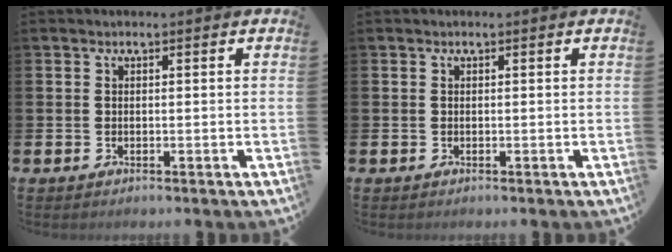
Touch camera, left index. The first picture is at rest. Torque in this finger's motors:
{"motor_torque": [-0.01, 0.01, 0.04, 0.00]}